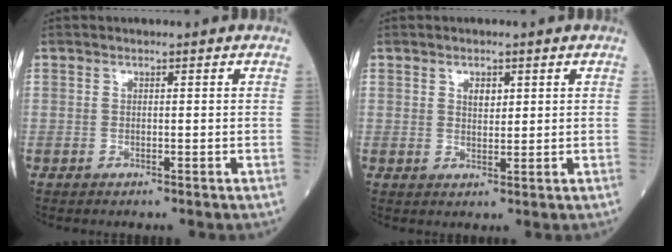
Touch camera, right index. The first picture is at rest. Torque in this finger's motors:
{"motor_torque": [0.11, -0.01, 0.07, 0.04]}